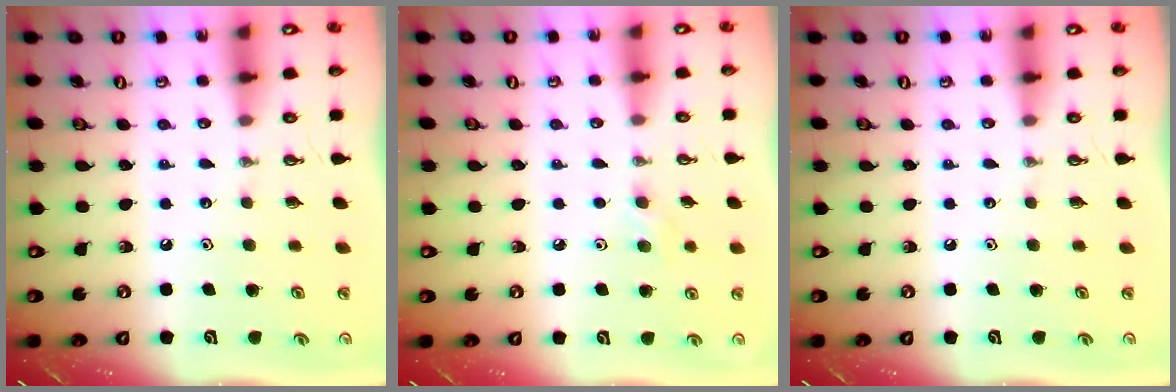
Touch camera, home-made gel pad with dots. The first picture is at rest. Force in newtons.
{"total": 7.2, "press": 6.2, "slide": 3.7}
{"total": 0.0}